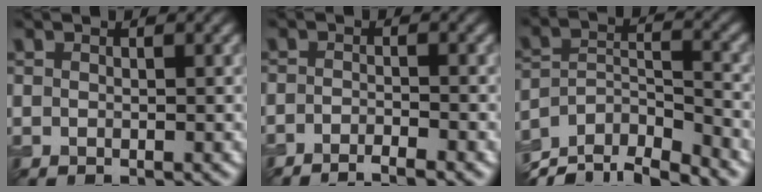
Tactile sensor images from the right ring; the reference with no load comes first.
{"total": 2.8, "force": [-2.3, 0.3, 1.5], "torque": [-0.029, 0.005, -0.043]}
{"total": 8.6, "force": [-7.5, 2.7, 3.4], "torque": [-0.068, -0.002, -0.120]}